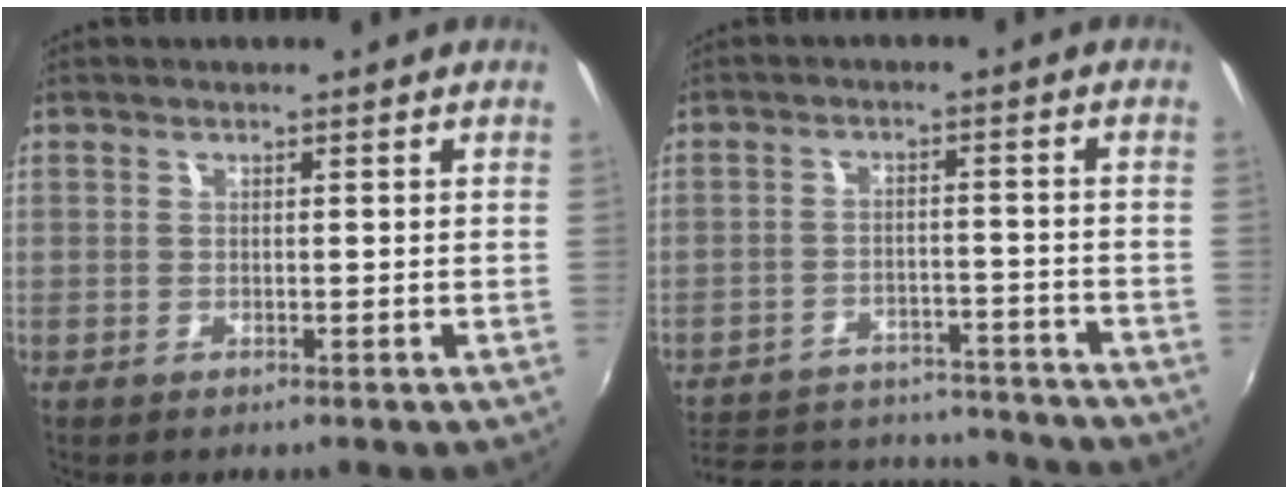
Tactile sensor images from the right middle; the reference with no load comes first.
{"total": 21.1, "force": [-18.2, 7.4, 7.6], "torque": [-0.168, 0.015, -0.234]}